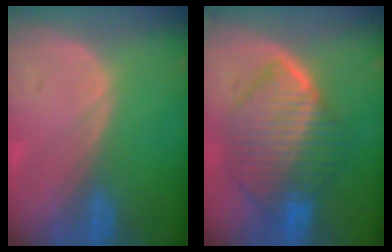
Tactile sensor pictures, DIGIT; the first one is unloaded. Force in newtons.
{"total": 10.6, "press": 10.5, "slide": 0.9}